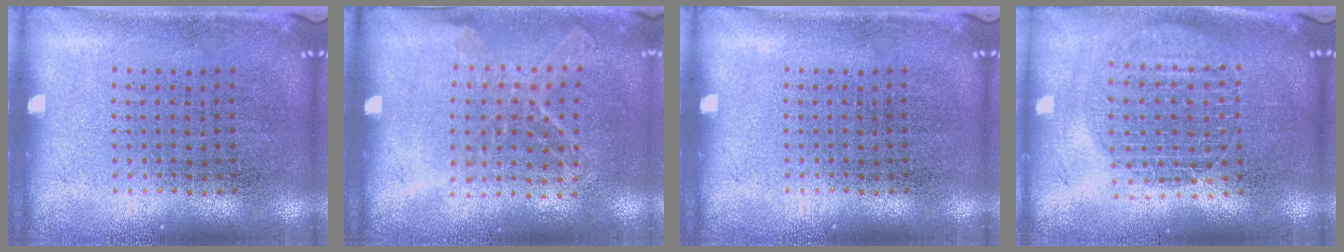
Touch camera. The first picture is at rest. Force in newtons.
{"total": 1.1, "press": 1.0, "slide": 0.3}
{"total": 0.0}
{"total": 1.6, "press": 1.4, "slide": 0.7}